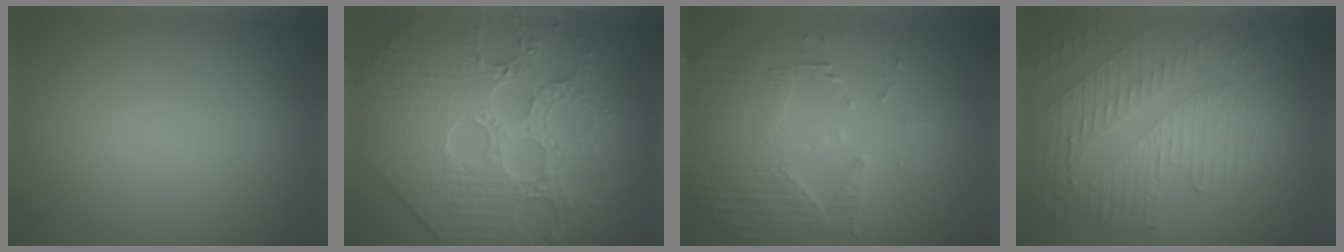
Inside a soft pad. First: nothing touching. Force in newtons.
{"total": 8.9, "press": 7.2, "slide": 5.2}
{"total": 4.2, "press": 3.9, "slide": 1.6}
{"total": 5.8, "press": 3.3, "slide": 4.7}